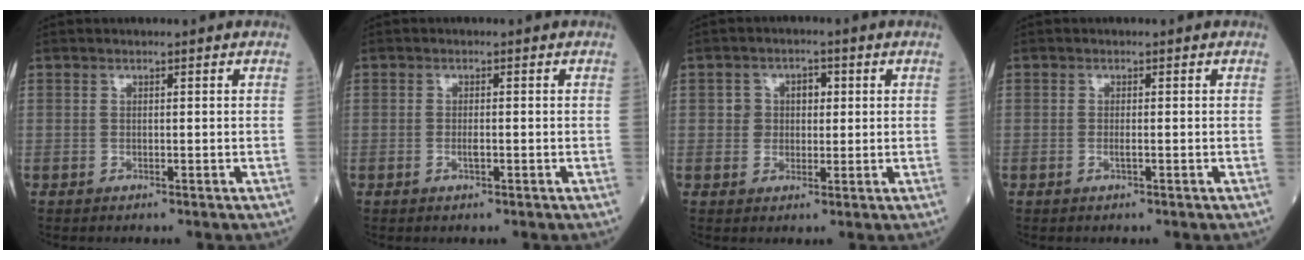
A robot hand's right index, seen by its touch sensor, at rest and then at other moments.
{"total": 1.3, "force": [-0.4, 0.4, 1.2], "torque": [-0.026, -0.001, -0.008]}
{"total": 3.9, "force": [0.7, 3.2, 2.2], "torque": [-0.025, 0.013, 0.011]}
{"total": 0.9, "force": [-0.3, 0.1, 0.8], "torque": [-0.020, -0.002, -0.005]}